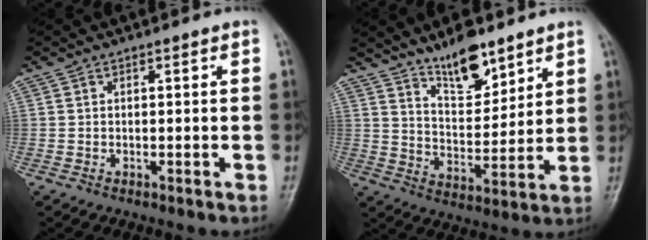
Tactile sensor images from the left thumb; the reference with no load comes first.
{"total": 10.4, "force": [7.9, 3.8, 5.7], "torque": [-0.071, -0.065, 0.144]}